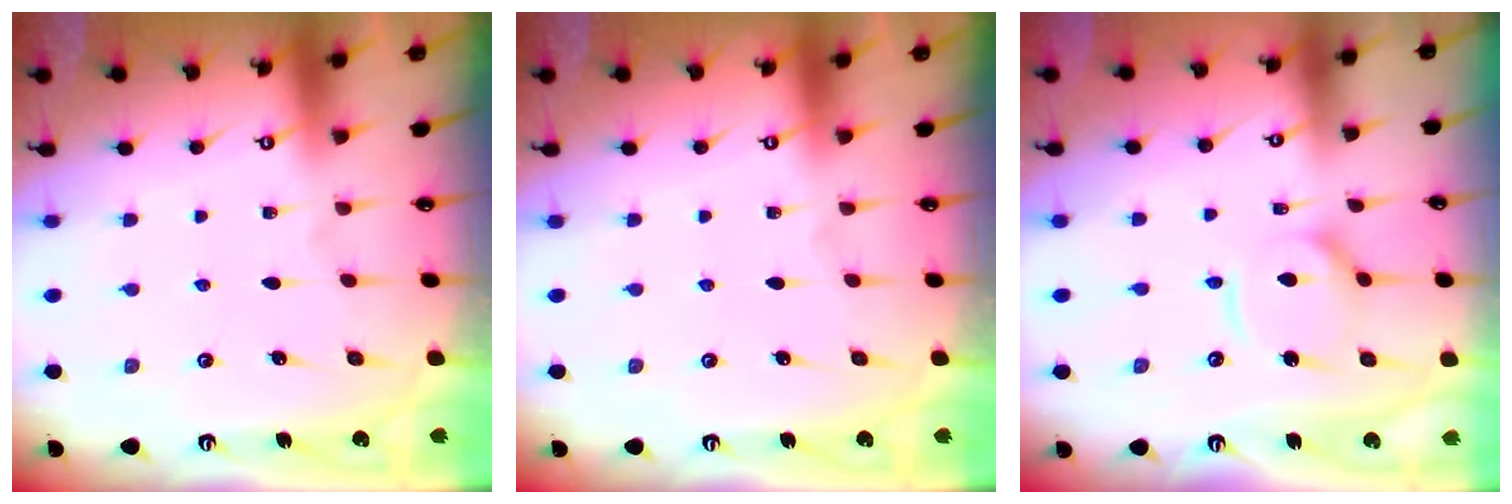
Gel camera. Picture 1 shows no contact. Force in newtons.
{"total": 0.0}
{"total": 10.5, "press": 10.5, "slide": 1.0}